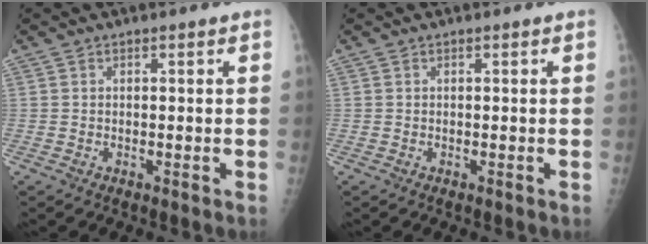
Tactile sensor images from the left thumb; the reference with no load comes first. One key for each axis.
{"total": 0.0}